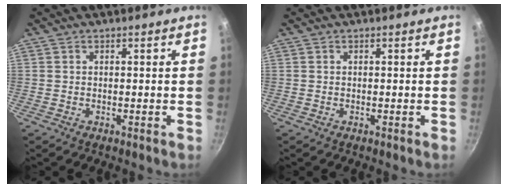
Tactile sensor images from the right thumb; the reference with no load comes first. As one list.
[{"total": 0.0}]